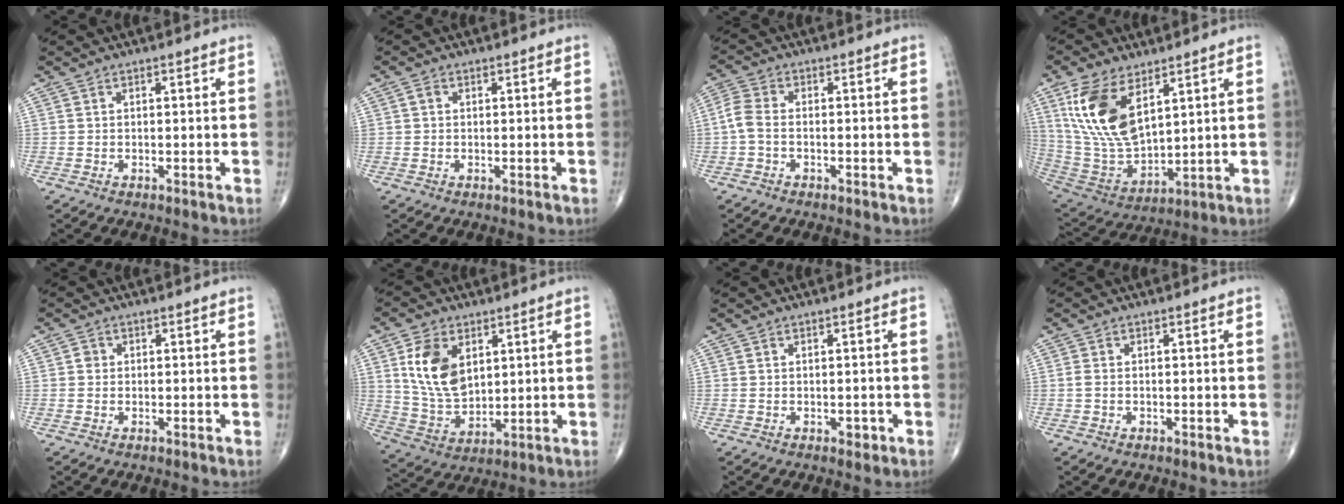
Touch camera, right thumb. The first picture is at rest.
{"total": 1.0, "force": [0.1, 0.9, 0.5], "torque": [-0.007, 0.003, 0.001]}
{"total": 3.9, "force": [-0.8, 2.4, 3.0], "torque": [-0.073, 0.012, -0.026]}
{"total": 16.7, "force": [7.4, 8.5, 12.4], "torque": [-0.235, -0.030, 0.158]}
{"total": 1.1, "force": [0.0, 1.0, 0.4], "torque": [-0.002, 0.002, -0.001]}
{"total": 12.2, "force": [3.9, 7.8, 8.5], "torque": [-0.143, -0.021, 0.083]}
{"total": 1.2, "force": [-0.4, 0.8, 0.7], "torque": [-0.003, 0.000, -0.004]}
{"total": 0.9, "force": [-0.1, 0.6, 0.6], "torque": [-0.018, -0.001, -0.005]}